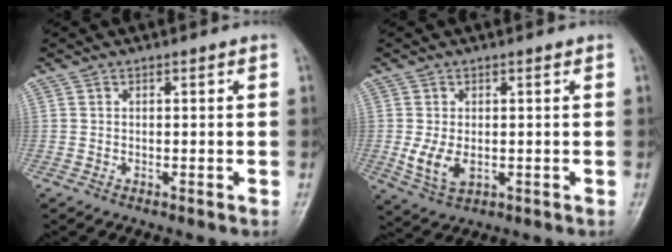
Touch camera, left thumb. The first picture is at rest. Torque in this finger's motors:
{"motor_torque": [-0.16, 0.23, 0.17, -0.07, 0.02]}